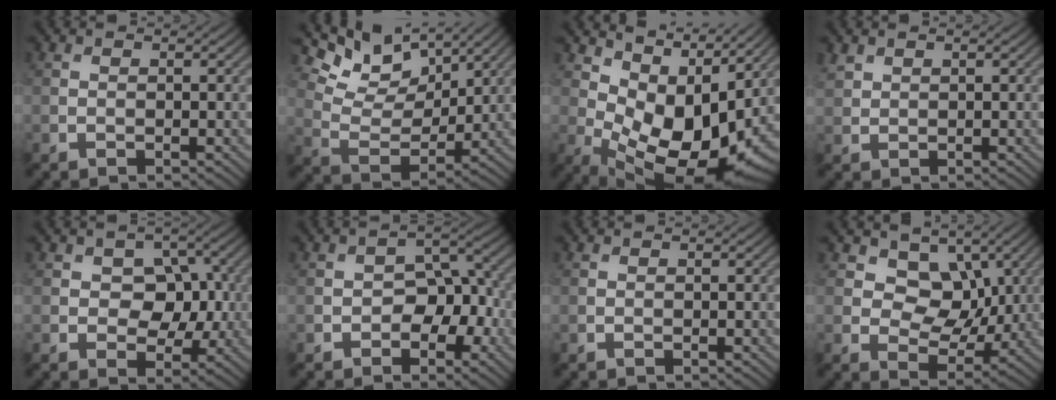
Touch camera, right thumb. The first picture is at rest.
{"total": 10.1, "force": [7.0, 4.6, 5.7], "torque": [-0.128, -0.003, 0.119]}
{"total": 13.2, "force": [3.1, 7.6, 10.4], "torque": [-0.181, -0.022, 0.070]}
{"total": 1.6, "force": [1.2, 0.9, 0.5], "torque": [-0.017, 0.002, 0.031]}
{"total": 6.1, "force": [0.1, 4.5, 4.2], "torque": [-0.055, -0.001, -0.008]}
{"total": 6.2, "force": [-1.8, 4.1, 4.3], "torque": [-0.045, 0.004, -0.038]}
{"total": 0.0}
{"total": 7.5, "force": [3.1, 5.7, 3.9], "torque": [-0.081, -0.021, 0.055]}